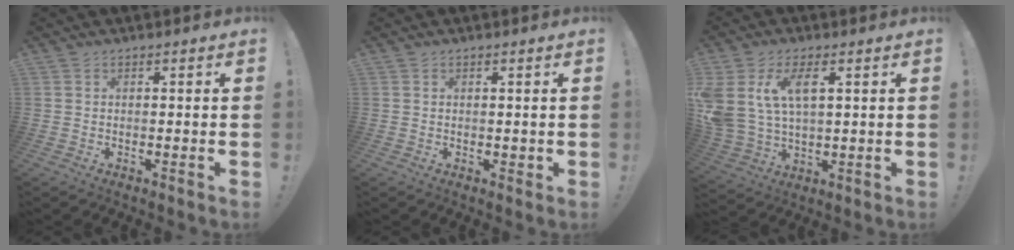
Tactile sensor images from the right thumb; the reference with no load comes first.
{"total": 1.1, "force": [0.4, 0.9, 0.5], "torque": [0.002, -0.003, 0.005]}
{"total": 11.0, "force": [4.6, 6.2, 7.9], "torque": [-0.166, -0.009, 0.085]}